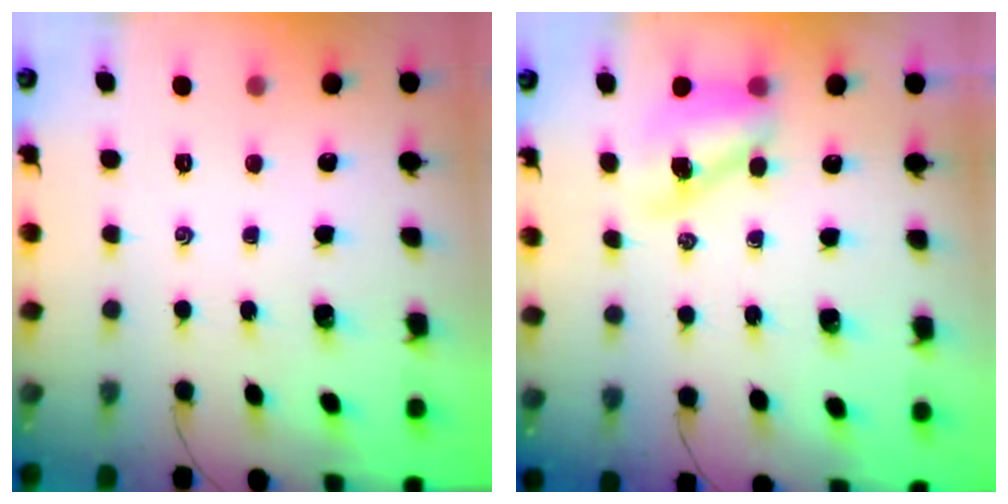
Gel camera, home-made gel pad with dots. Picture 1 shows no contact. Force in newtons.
{"total": 8.6, "press": 8.5, "slide": 1.4}